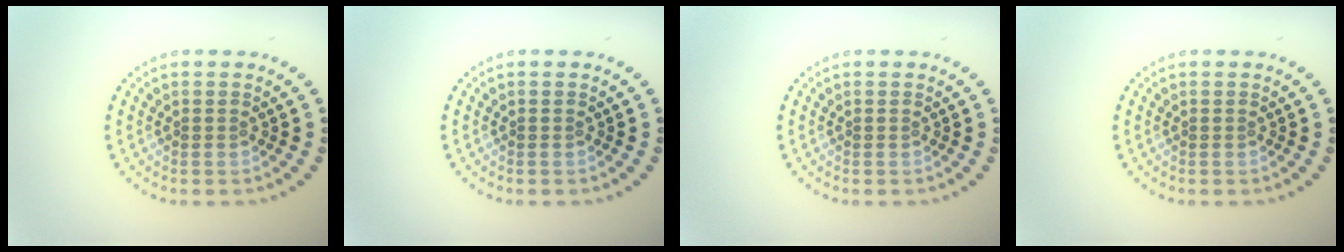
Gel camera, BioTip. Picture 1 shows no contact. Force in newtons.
{"total": 0.0}
{"total": 0.0}
{"total": 0.0}